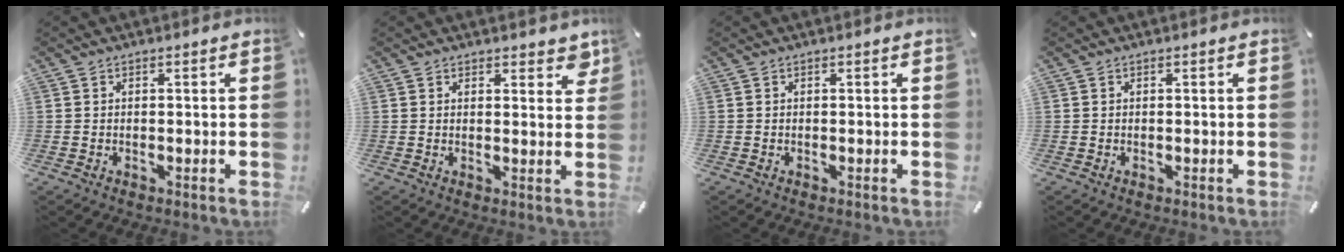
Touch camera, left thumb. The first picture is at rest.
{"total": 3.6, "force": [2.7, 1.9, 1.4], "torque": [0.000, -0.015, 0.043]}
{"total": 0.0}
{"total": 0.0}